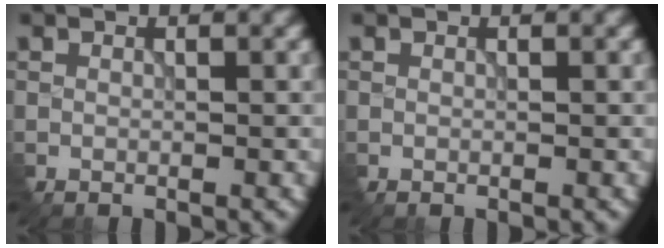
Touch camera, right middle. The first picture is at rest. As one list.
[{"total": 0.0}]